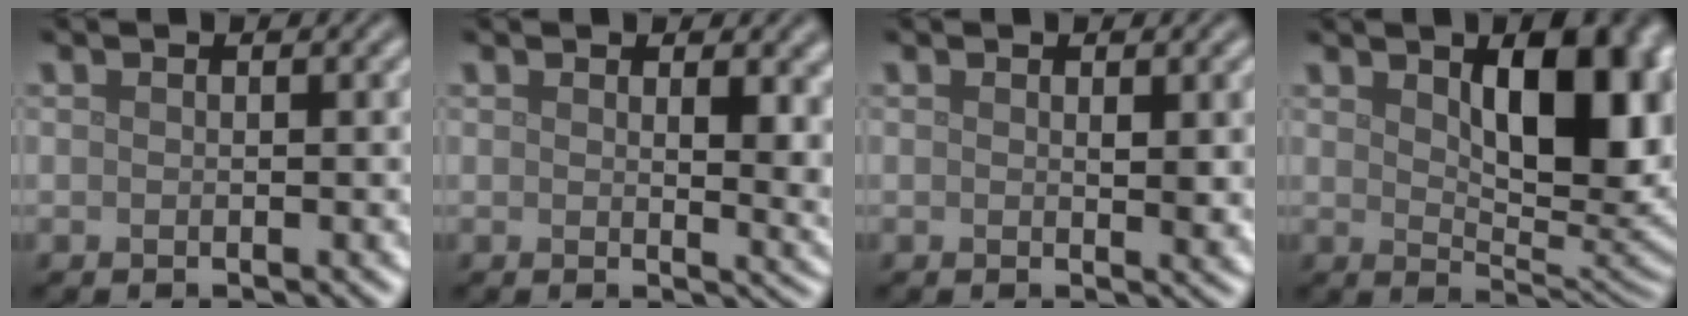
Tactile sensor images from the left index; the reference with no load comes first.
{"total": 3.8, "force": [1.3, 1.6, 3.2], "torque": [-0.038, -0.011, 0.026]}
{"total": 1.9, "force": [0.3, 0.4, 1.8], "torque": [-0.025, -0.003, 0.004]}
{"total": 11.3, "force": [2.8, 5.7, 9.4], "torque": [-0.121, -0.005, 0.052]}